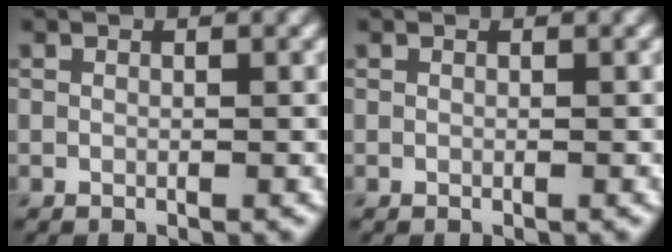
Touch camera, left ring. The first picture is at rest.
{"total": 0.0}